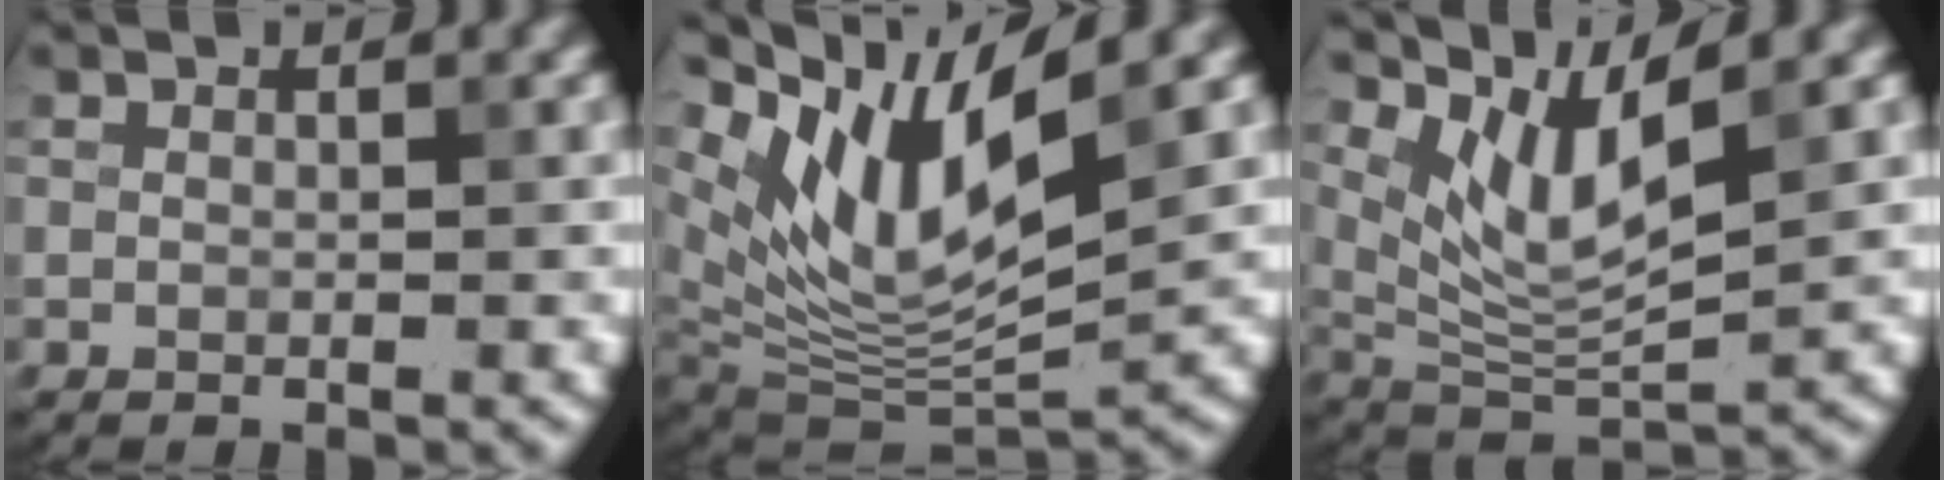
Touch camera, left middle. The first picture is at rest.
{"total": 10.6, "force": [5.3, 3.9, 8.3], "torque": [-0.157, -0.009, 0.106]}
{"total": 6.2, "force": [3.6, 1.6, 4.8], "torque": [-0.095, -0.010, 0.077]}